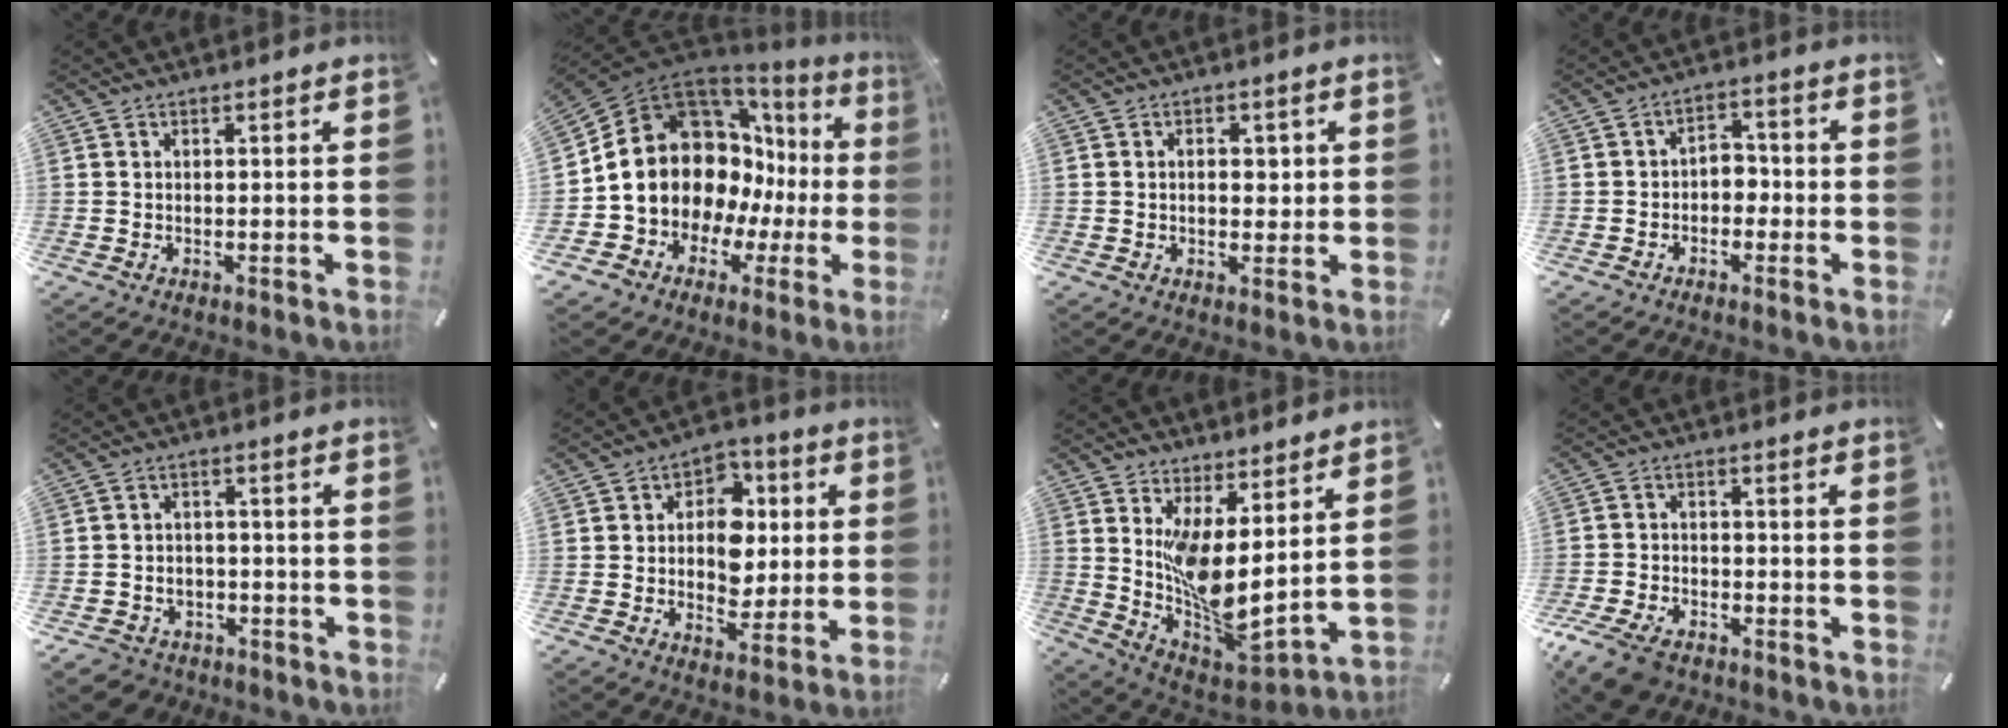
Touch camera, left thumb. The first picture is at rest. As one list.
[{"total": 17.6, "force": [3.1, 14.9, 9.0], "torque": [-0.155, -0.051, 0.081]}, {"total": 4.1, "force": [0.3, 2.9, 3.0], "torque": [-0.035, -0.001, -0.002]}, {"total": 3.9, "force": [-1.9, 2.8, 1.9], "torque": [-0.036, 0.018, -0.039]}, {"total": 4.9, "force": [-2.5, 4.1, 0.9], "torque": [-0.030, 0.012, -0.050]}, {"total": 10.2, "force": [0.6, 8.7, 5.3], "torque": [-0.069, -0.001, 0.012]}, {"total": 10.6, "force": [2.8, 4.8, 9.0], "torque": [-0.152, -0.069, 0.063]}, {"total": 7.5, "force": [-5.0, 4.3, 3.5], "torque": [-0.088, 0.013, -0.097]}]